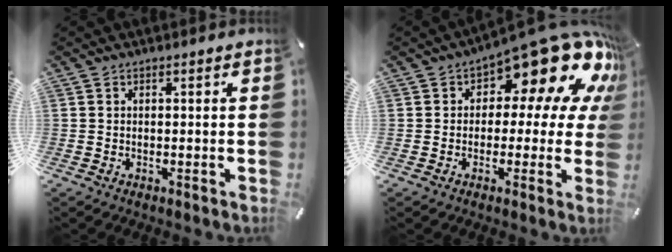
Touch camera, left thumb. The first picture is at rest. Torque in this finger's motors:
{"motor_torque": [2.50, 2.51, 0.43, -0.15, 0.11]}